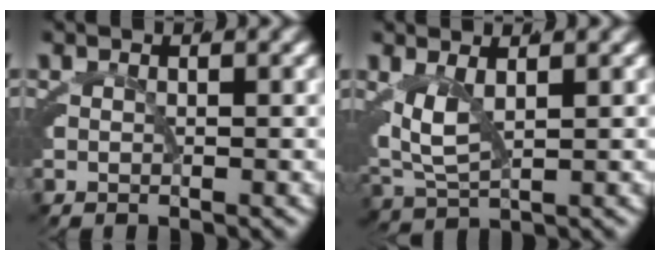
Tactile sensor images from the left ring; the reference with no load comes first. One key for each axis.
{"total": 4.1, "fx": 0.6, "fy": 3.0, "fz": 2.7, "tx": -0.076, "ty": -0.021, "tz": 0.016}